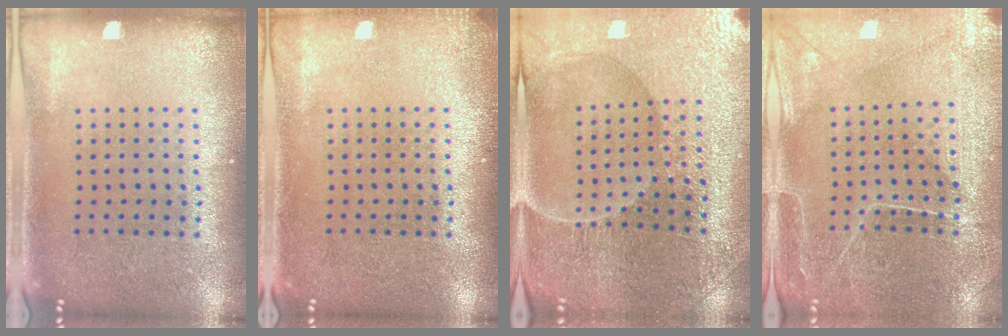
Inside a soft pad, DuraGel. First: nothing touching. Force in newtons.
{"total": 1.0, "press": 1.0, "slide": 0.3}
{"total": 3.5, "press": 3.5, "slide": 0.2}
{"total": 0.7, "press": 0.5, "slide": 0.4}